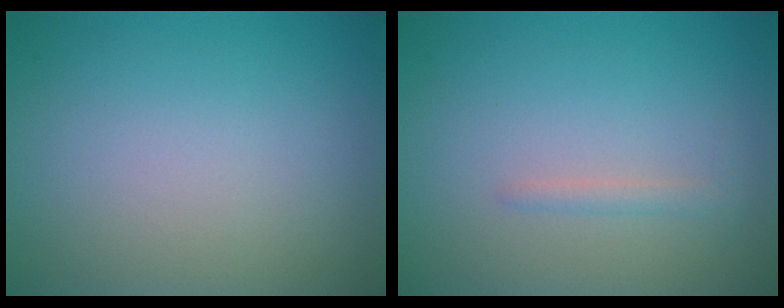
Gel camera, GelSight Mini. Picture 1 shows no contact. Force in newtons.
{"total": 0.9, "press": 0.9, "slide": 0.1}